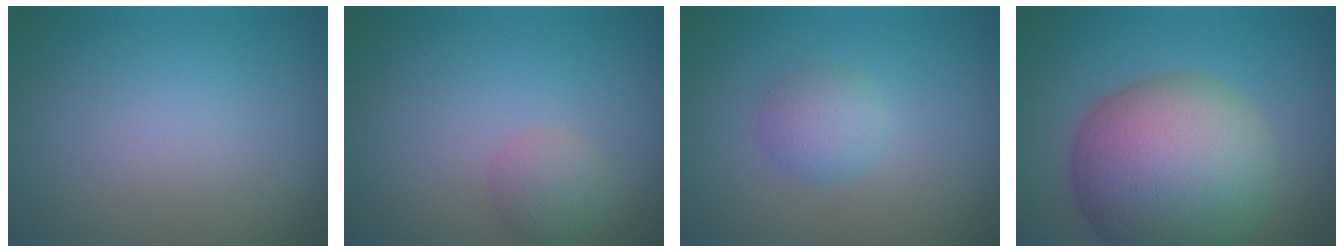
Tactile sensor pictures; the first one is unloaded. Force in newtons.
{"total": 1.9, "press": 1.9, "slide": 0.1}
{"total": 2.1, "press": 2.1, "slide": 0.1}
{"total": 14.2, "press": 14.2, "slide": 0.5}